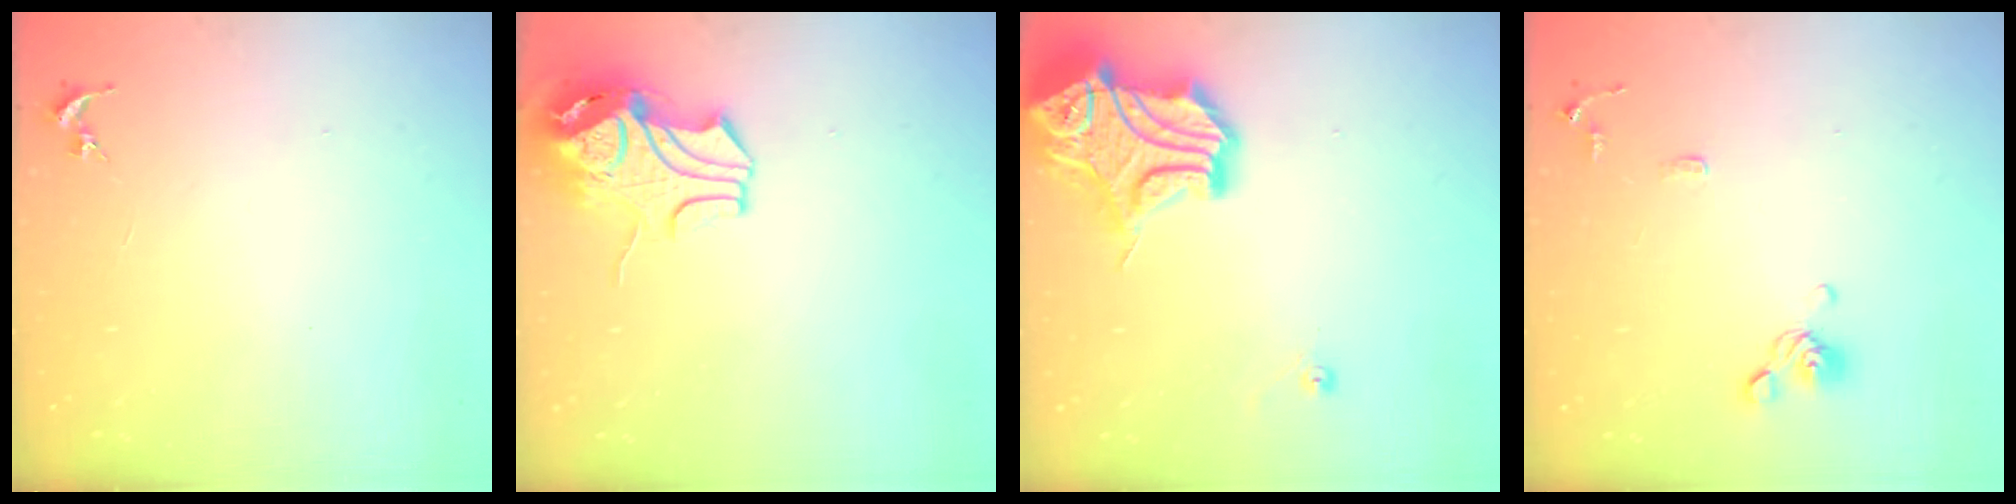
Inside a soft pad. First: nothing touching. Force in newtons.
{"total": 10.5, "press": 10.3, "slide": 1.7}
{"total": 17.4, "press": 17.2, "slide": 2.4}
{"total": 8.8, "press": 8.6, "slide": 2.0}